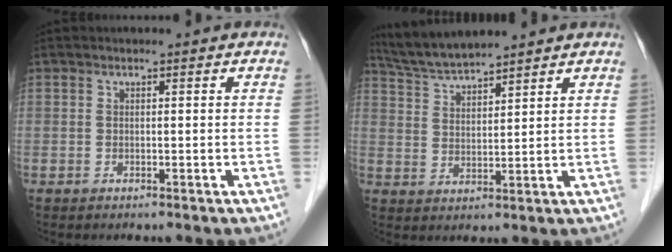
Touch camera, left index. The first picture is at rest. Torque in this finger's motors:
{"motor_torque": [-0.12, -0.24, 0.04, 0.02]}